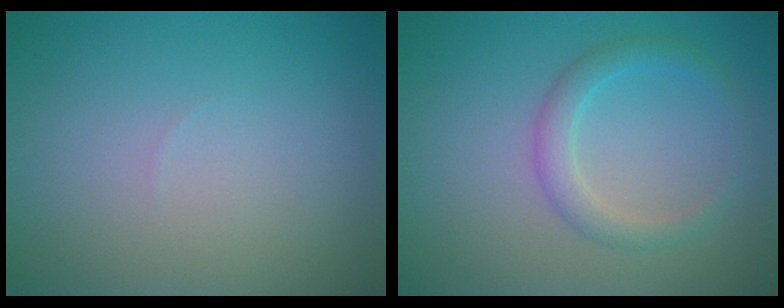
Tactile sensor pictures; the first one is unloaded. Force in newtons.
{"total": 2.4, "press": 2.4, "slide": 0.0}